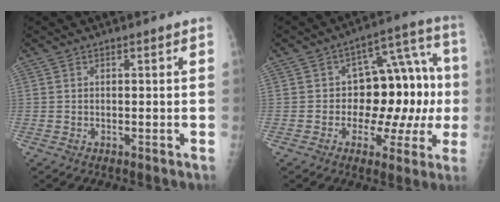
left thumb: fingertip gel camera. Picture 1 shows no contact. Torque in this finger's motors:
{"motor_torque": [0.24, 0.33, 0.01, -0.02, 0.03]}